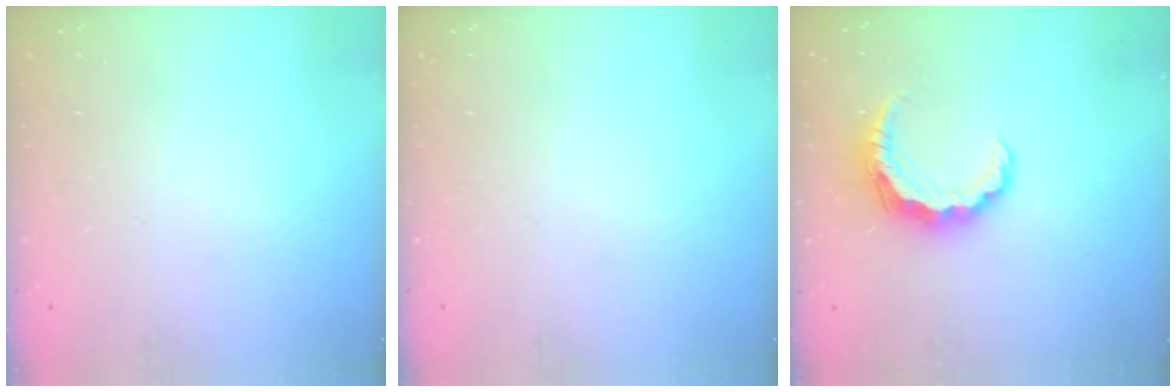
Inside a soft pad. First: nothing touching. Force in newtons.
{"total": 0.0}
{"total": 8.3, "press": 8.2, "slide": 1.3}